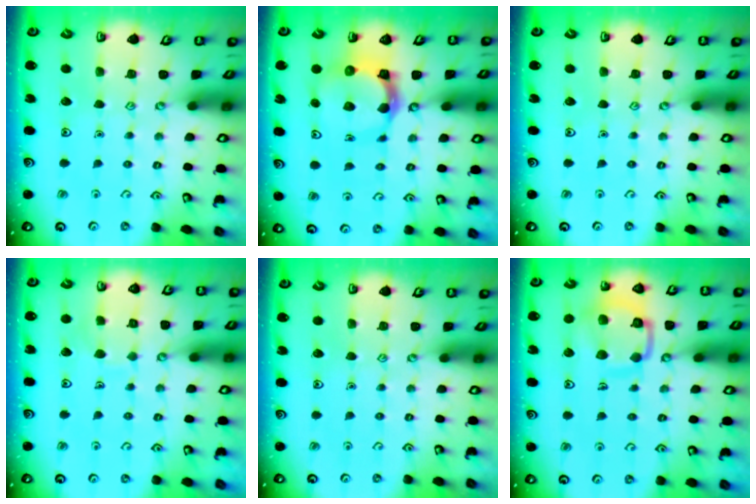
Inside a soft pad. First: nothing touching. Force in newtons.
{"total": 8.7, "press": 8.6, "slide": 1.2}
{"total": 0.0}
{"total": 6.1, "press": 6.1, "slide": 0.2}
{"total": 0.0}
{"total": 13.0, "press": 12.9, "slide": 1.3}